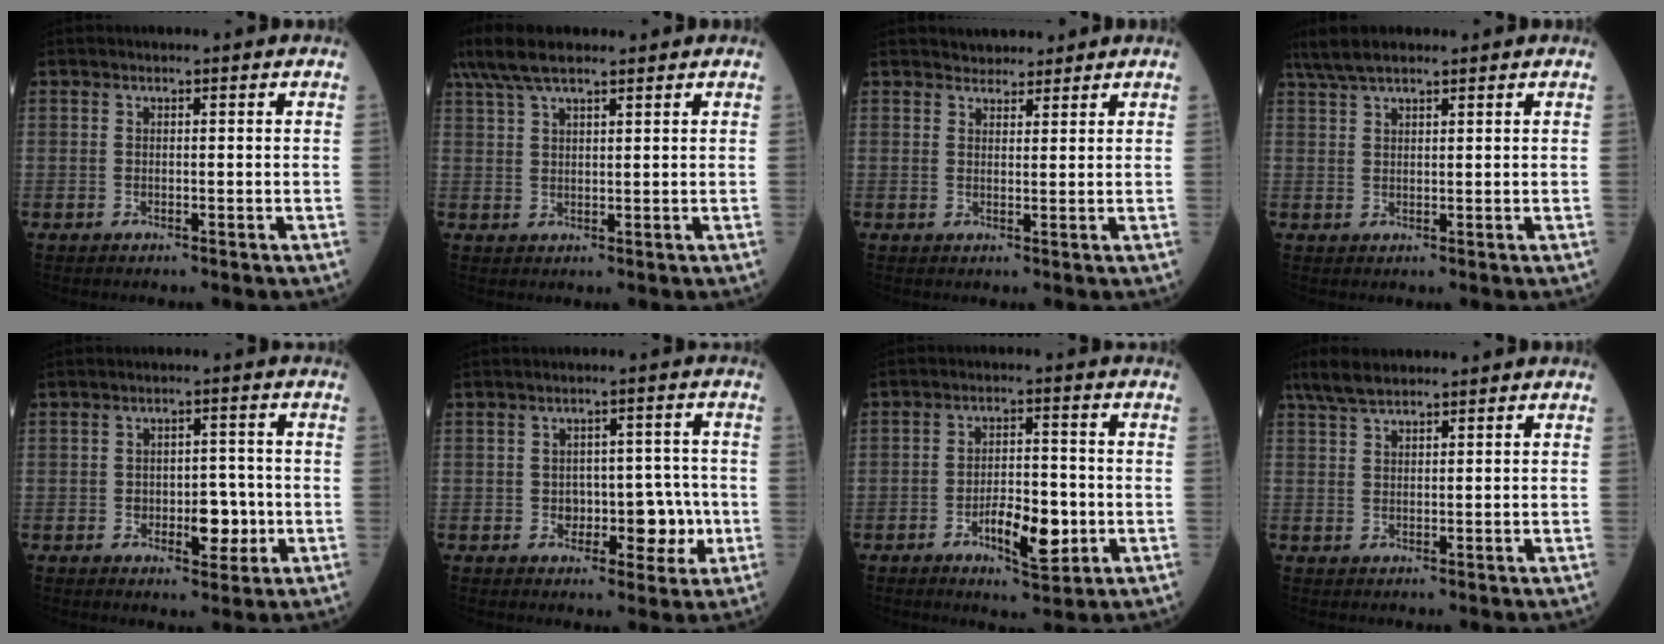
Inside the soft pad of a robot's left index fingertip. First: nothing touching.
{"total": 8.0, "force": [6.2, 1.7, 4.7], "torque": [-0.099, 0.034, 0.120]}
{"total": 2.8, "force": [2.6, 1.1, 0.2], "torque": [-0.004, 0.012, 0.040]}
{"total": 5.1, "force": [4.2, 0.9, 2.7], "torque": [-0.059, 0.026, 0.082]}
{"total": 5.3, "force": [-1.3, 2.9, 4.2], "torque": [-0.053, 0.006, -0.013]}
{"total": 6.3, "force": [-1.5, 4.2, 4.5], "torque": [-0.048, 0.026, -0.013]}
{"total": 7.9, "force": [-2.7, 2.7, 6.9], "torque": [-0.117, -0.002, -0.041]}
{"total": 4.1, "force": [3.4, 1.0, 2.1], "torque": [-0.053, 0.016, 0.071]}